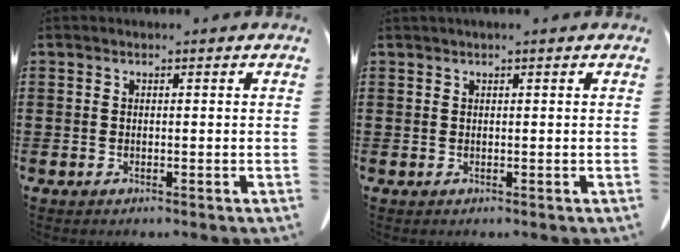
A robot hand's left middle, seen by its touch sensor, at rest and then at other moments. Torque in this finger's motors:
{"motor_torque": [0.77, -0.71, 0.21, 0.06]}